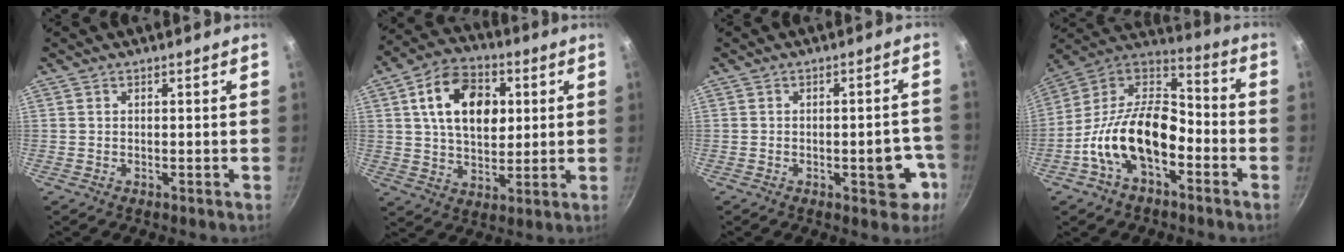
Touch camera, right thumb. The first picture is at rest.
{"total": 15.3, "force": [3.6, 10.2, 10.9], "torque": [-0.149, 0.002, 0.052]}
{"total": 7.4, "force": [-2.6, 3.5, 6.0], "torque": [-0.039, 0.024, -0.032]}
{"total": 19.0, "force": [-6.3, 10.9, 14.2], "torque": [-0.231, 0.065, -0.135]}